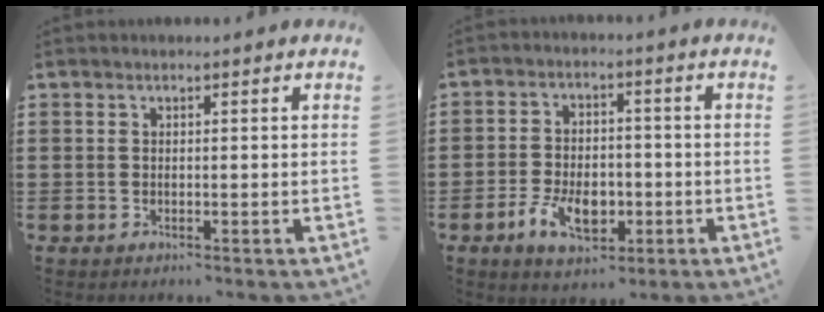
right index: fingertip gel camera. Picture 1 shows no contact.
{"total": 7.0, "force": [-2.5, 4.4, 4.8], "torque": [-0.092, 0.005, -0.048]}